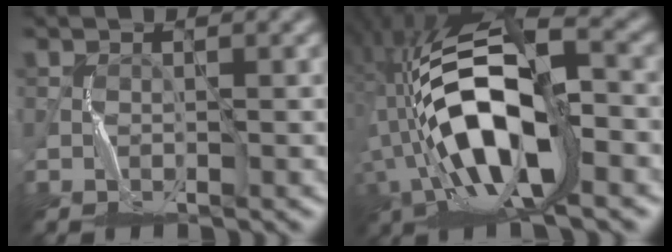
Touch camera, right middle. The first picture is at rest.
{"total": 13.5, "force": [-3.0, 5.4, 12.0], "torque": [-0.224, 0.018, -0.073]}